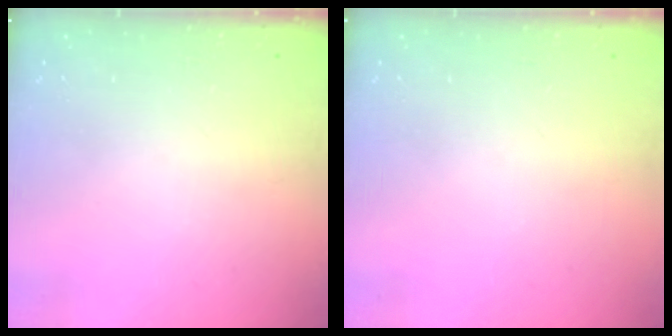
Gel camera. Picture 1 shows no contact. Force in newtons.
{"total": 0.0}